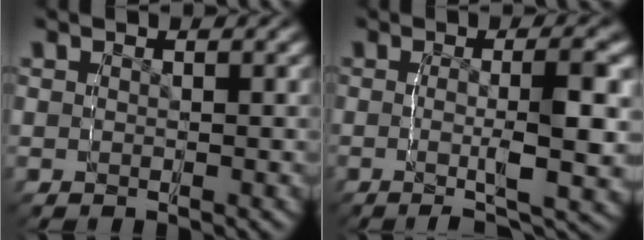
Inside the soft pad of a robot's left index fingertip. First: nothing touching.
{"total": 5.5, "force": [-1.2, 0.6, 5.3], "torque": [-0.083, -0.007, -0.023]}